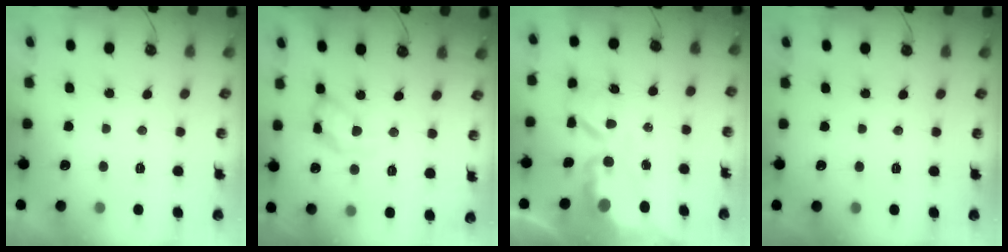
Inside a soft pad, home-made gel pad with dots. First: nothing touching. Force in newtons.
{"total": 12.2, "press": 12.1, "slide": 1.6}
{"total": 7.7, "press": 7.7, "slide": 0.7}
{"total": 0.0}